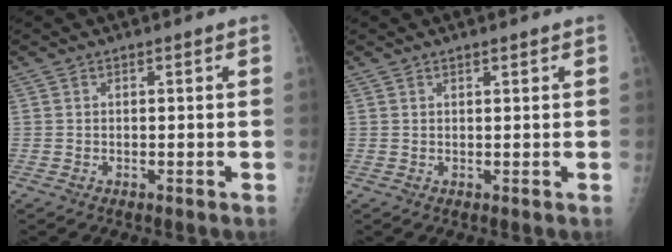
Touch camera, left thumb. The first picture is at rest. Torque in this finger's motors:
{"motor_torque": [-0.10, -0.08, -0.02, -0.02, -0.01]}